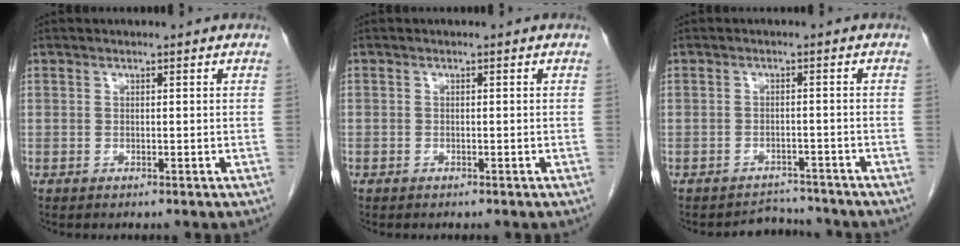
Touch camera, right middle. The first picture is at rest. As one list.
[{"total": 0.5, "force": [-0.4, 0.4, 0.0], "torque": [-0.006, 0.004, -0.009]}, {"total": 3.4, "force": [-3.2, 0.4, -1.0], "torque": [0.010, 0.004, -0.044]}]